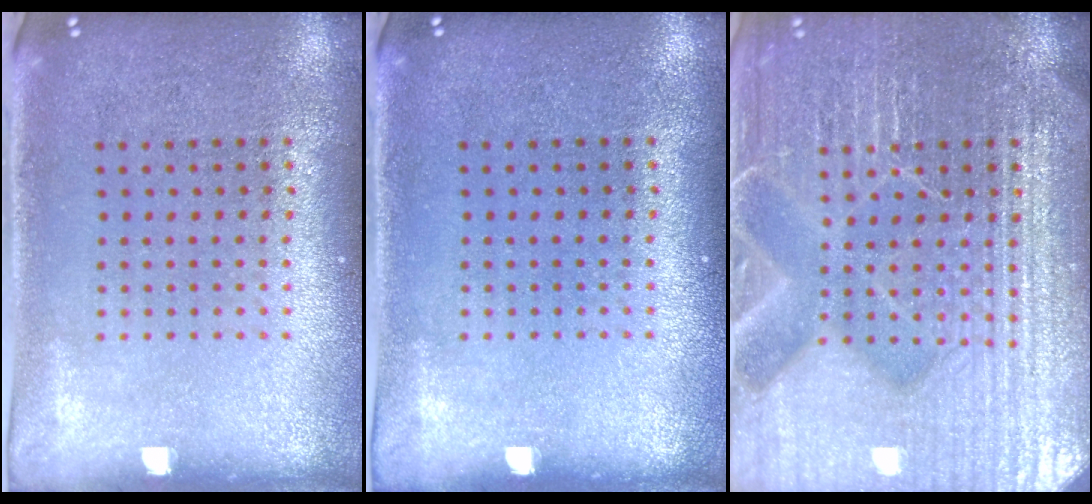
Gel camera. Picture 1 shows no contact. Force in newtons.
{"total": 0.0}
{"total": 7.1, "press": 7.1, "slide": 0.9}